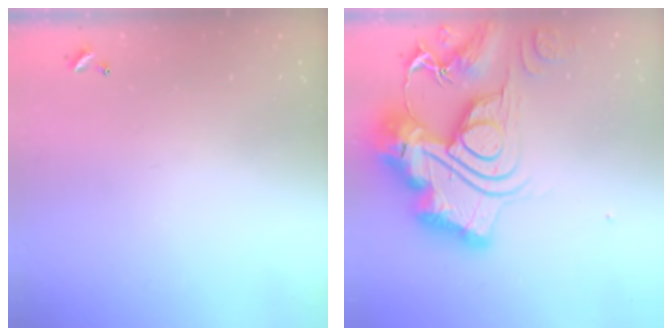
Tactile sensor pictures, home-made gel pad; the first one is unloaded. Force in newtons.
{"total": 0.6, "press": 0.6, "slide": 0.0}